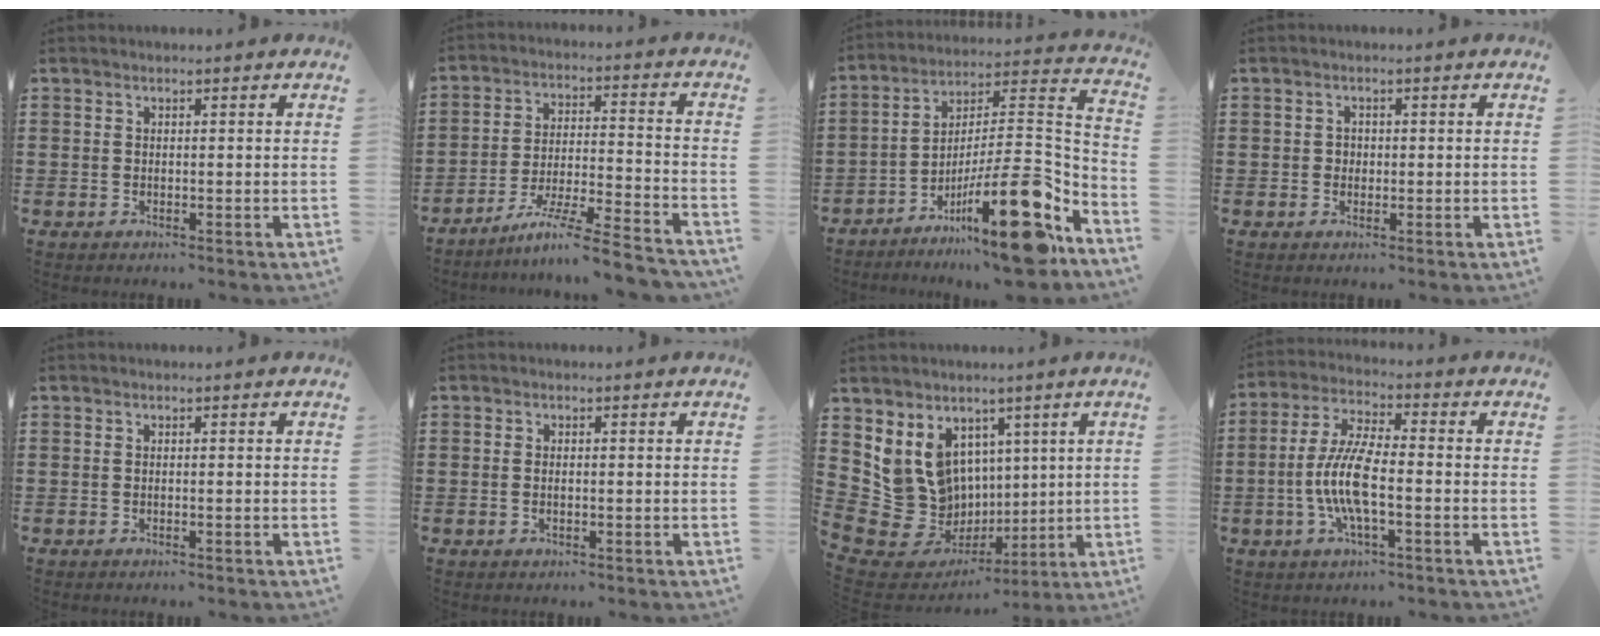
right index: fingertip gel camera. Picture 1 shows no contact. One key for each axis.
{"total": 8.8, "fx": -7.2, "fy": 0.0, "fz": 5.0, "tx": -0.094, "ty": -0.002, "tz": -0.142}
{"total": 17.4, "fx": -10.0, "fy": 2.2, "fz": 14.1, "tx": -0.205, "ty": 0.006, "tz": -0.173}
{"total": 1.0, "fx": -0.2, "fy": 0.9, "fz": 0.4, "tx": -0.010, "ty": 0.002, "tz": -0.004}
{"total": 0.0}
{"total": 1.0, "fx": -0.2, "fy": 0.4, "fz": 0.8, "tx": -0.018, "ty": 0.000, "tz": -0.004}
{"total": 12.5, "fx": 2.1, "fy": 11.4, "fz": 4.7, "tx": -0.155, "ty": -0.032, "tz": 0.052}
{"total": 8.8, "fx": -2.1, "fy": 2.5, "fz": 8.2, "tx": -0.186, "ty": -0.013, "tz": -0.047}